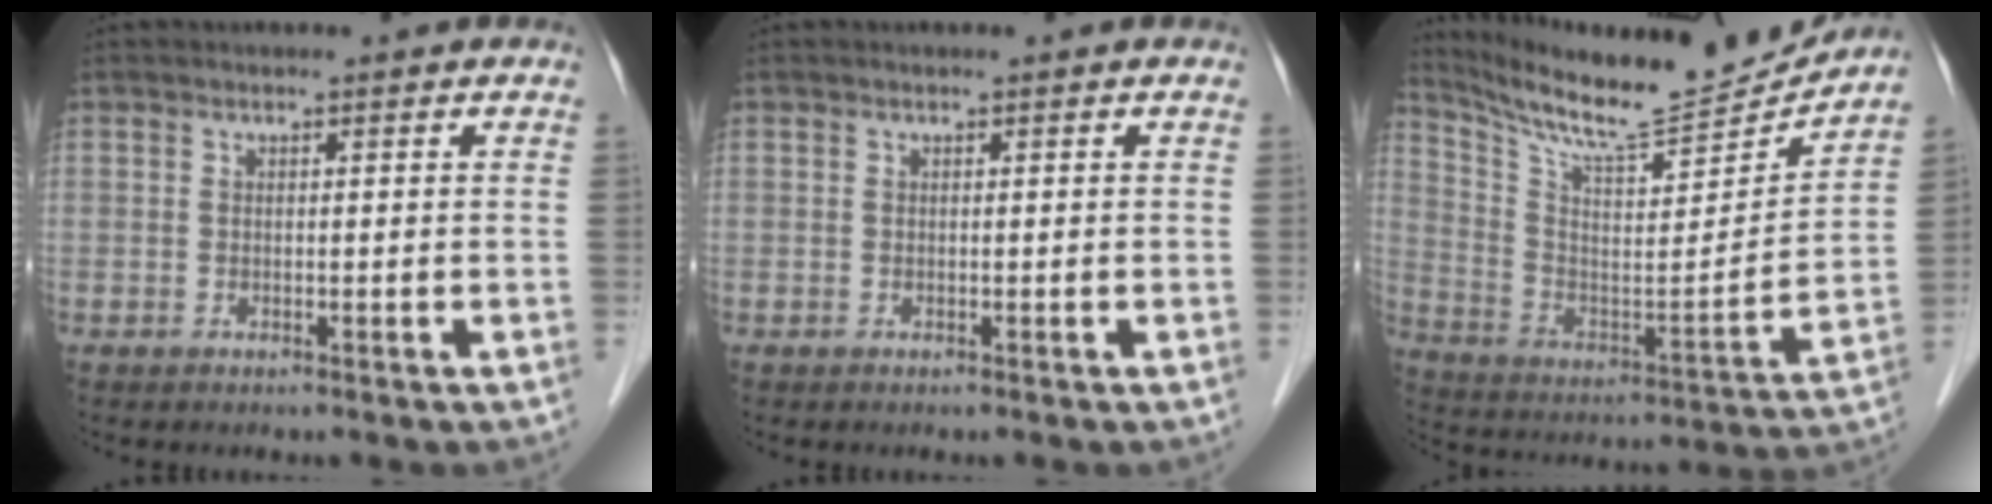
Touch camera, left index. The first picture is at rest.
{"total": 0.0}
{"total": 19.0, "force": [17.9, 1.1, 6.2], "torque": [-0.126, -0.044, 0.288]}